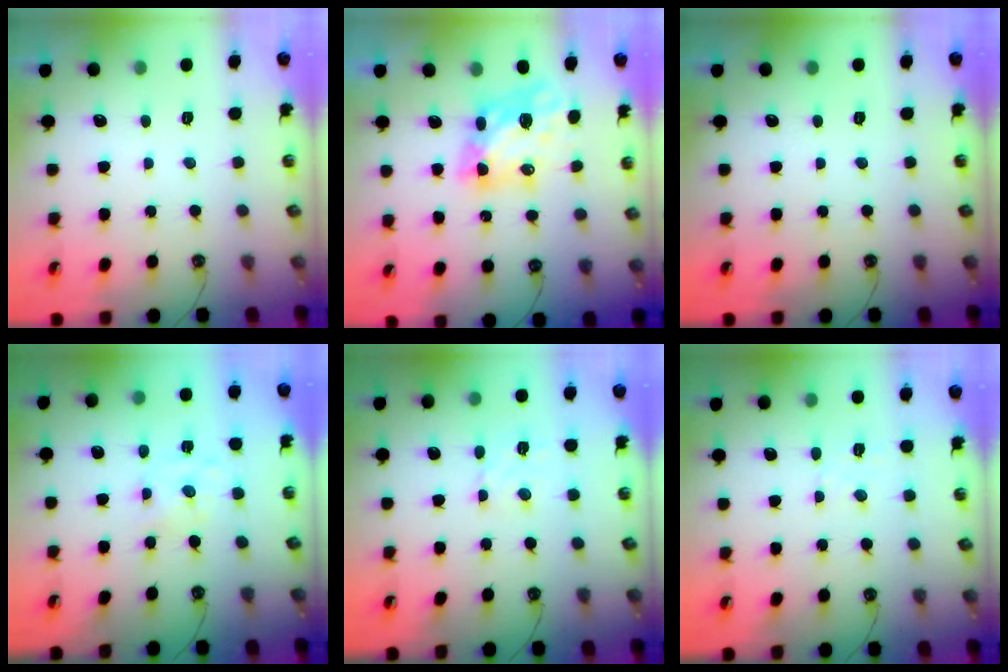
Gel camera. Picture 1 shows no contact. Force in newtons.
{"total": 6.7, "press": 6.7, "slide": 0.6}
{"total": 0.0}
{"total": 1.5, "press": 1.5, "slide": 0.3}
{"total": 4.5, "press": 4.4, "slide": 0.6}
{"total": 3.6, "press": 3.5, "slide": 0.5}